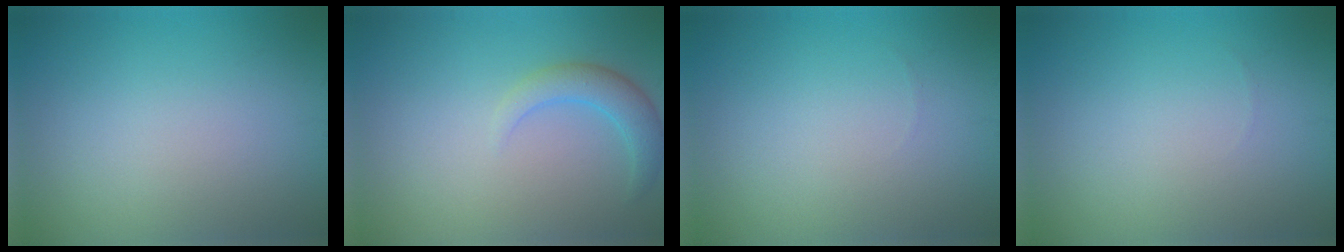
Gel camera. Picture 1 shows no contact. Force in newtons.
{"total": 2.8, "press": 2.8, "slide": 0.3}
{"total": 0.0}
{"total": 0.0}